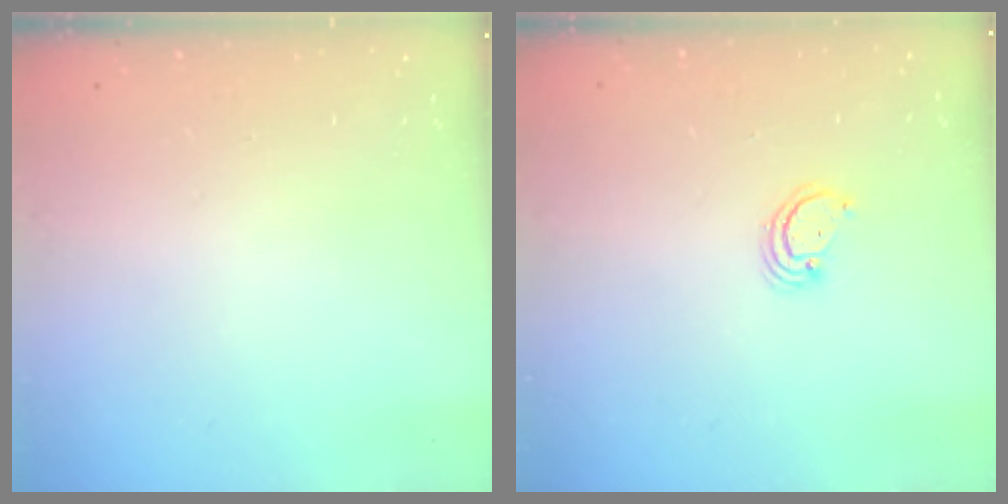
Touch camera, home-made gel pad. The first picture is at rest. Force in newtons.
{"total": 2.4, "press": 2.4, "slide": 0.2}